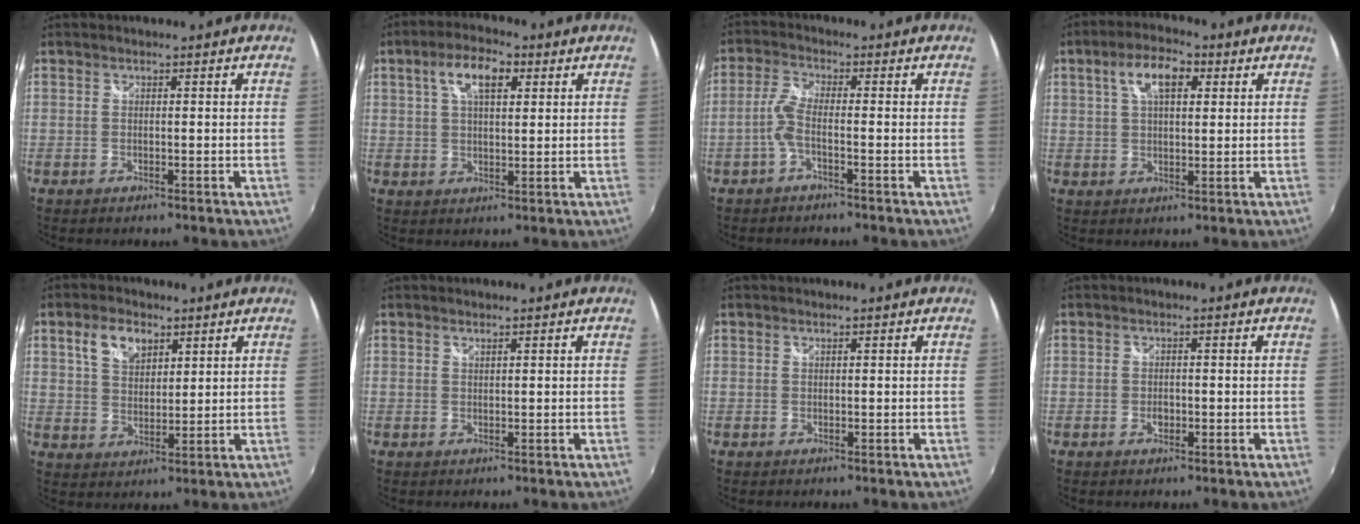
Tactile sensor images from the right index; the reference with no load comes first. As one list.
[{"total": 7.6, "force": [3.1, 3.5, 6.1], "torque": [-0.111, 0.018, 0.053]}, {"total": 3.5, "force": [-1.5, 0.4, 3.1], "torque": [-0.077, 0.005, -0.034]}, {"total": 7.8, "force": [3.0, 3.7, 6.1], "torque": [-0.111, 0.020, 0.050]}, {"total": 6.7, "force": [3.6, 3.8, 4.2], "torque": [-0.077, 0.013, 0.066]}, {"total": 0.6, "force": [0.6, 0.0, 0.2], "torque": [-0.002, 0.001, 0.010]}, {"total": 0.0}, {"total": 1.4, "force": [-0.4, 1.1, 0.8], "torque": [-0.014, 0.000, -0.008]}]